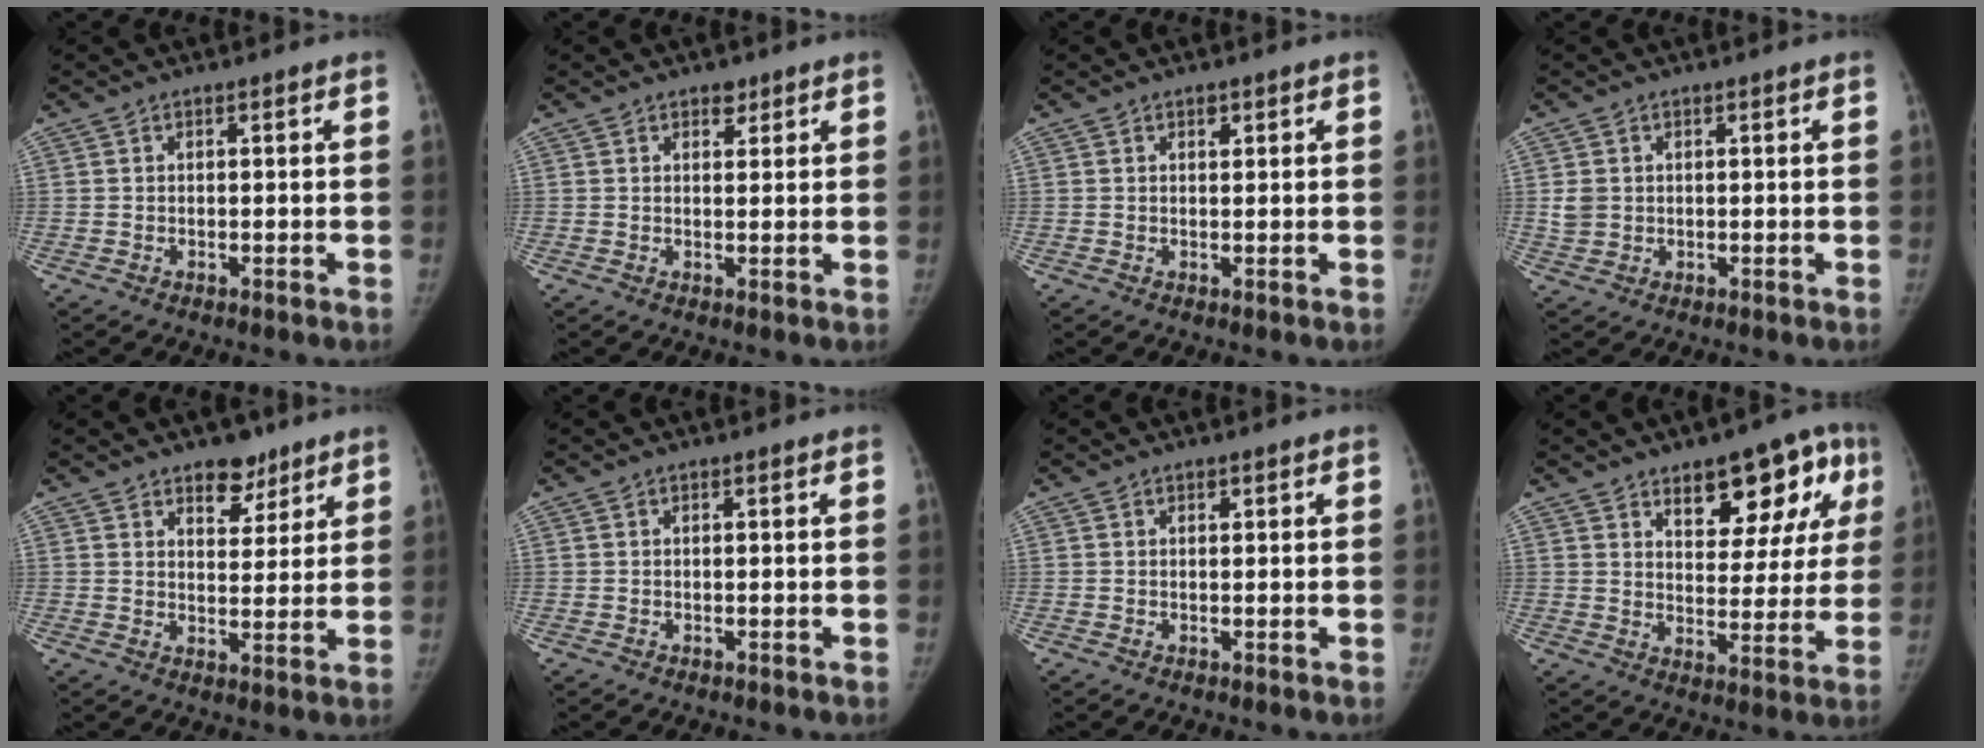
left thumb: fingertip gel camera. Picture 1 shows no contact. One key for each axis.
{"total": 2.2, "fx": 1.5, "fy": 1.3, "fz": 0.9, "tx": 0.002, "ty": -0.008, "tz": 0.019}
{"total": 1.2, "fx": 0.7, "fy": 0.7, "fz": 0.7, "tx": -0.002, "ty": -0.003, "tz": 0.010}
{"total": 2.8, "fx": 0.5, "fy": 2.4, "fz": 1.3, "tx": -0.017, "ty": -0.002, "tz": 0.015}
{"total": 6.8, "fx": 4.7, "fy": 3.8, "fz": 3.0, "tx": -0.010, "ty": -0.029, "tz": 0.072}
{"total": 0.0}
{"total": 0.7, "fx": 0.4, "fy": 0.4, "fz": 0.3, "tx": -0.002, "ty": -0.002, "tz": 0.006}
{"total": 15.0, "fx": 7.5, "fy": 7.4, "fz": 10.7, "tx": -0.084, "ty": -0.022, "tz": 0.102}